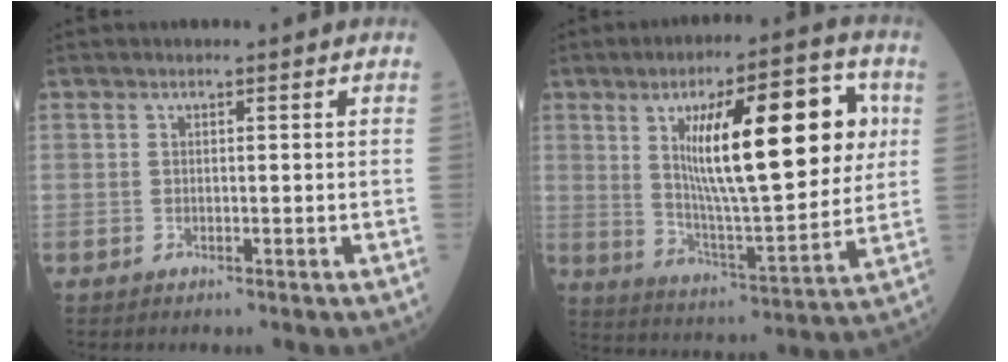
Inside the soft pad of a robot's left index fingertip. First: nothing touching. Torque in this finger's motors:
{"motor_torque": [1.57, -0.57, 1.05, 0.21]}